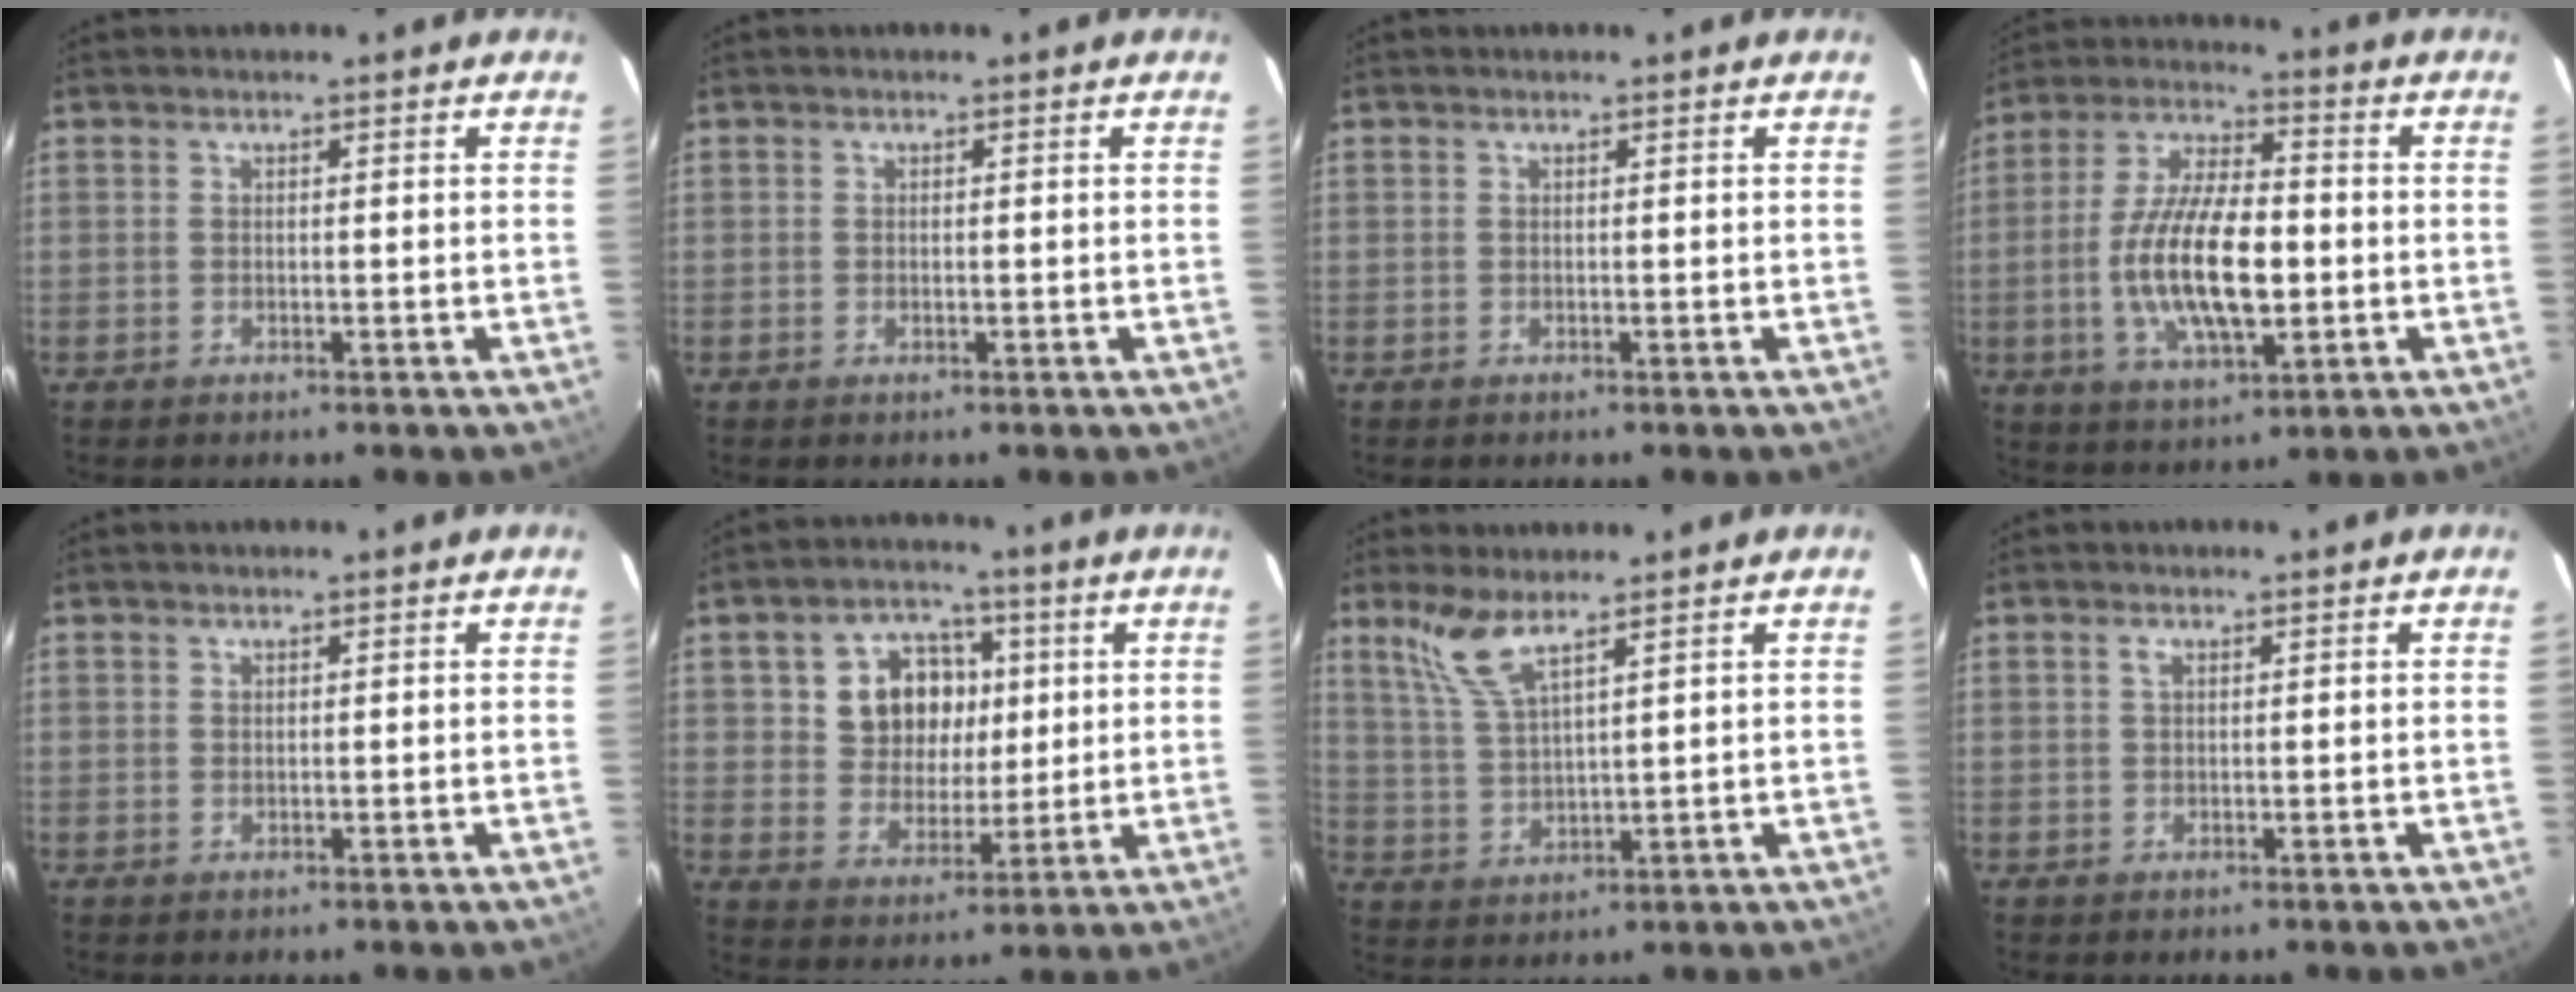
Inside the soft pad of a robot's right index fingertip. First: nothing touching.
{"total": 0.5, "force": [-0.1, 0.4, 0.3], "torque": [-0.006, 0.000, -0.002]}
{"total": 0.0}
{"total": 16.4, "force": [-2.5, 6.6, 14.8], "torque": [-0.294, -0.004, -0.043]}
{"total": 0.0}
{"total": 10.9, "force": [2.7, 9.3, 5.1], "torque": [-0.112, 0.029, 0.055]}
{"total": 6.4, "force": [4.7, 0.5, 4.3], "torque": [-0.097, 0.003, 0.106]}
{"total": 0.8, "force": [0.4, 0.4, 0.6], "torque": [-0.013, 0.004, 0.006]}